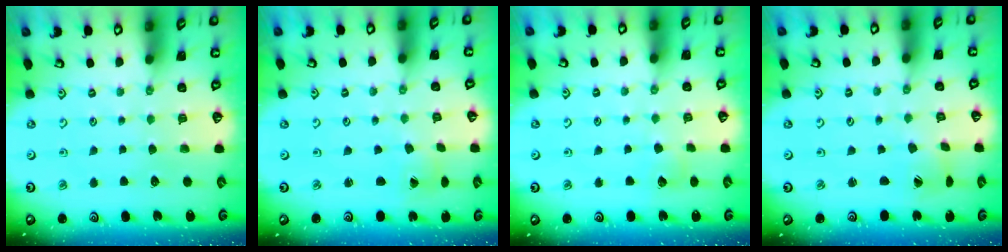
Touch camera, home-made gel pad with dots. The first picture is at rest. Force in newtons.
{"total": 0.0}
{"total": 4.4, "press": 4.4, "slide": 0.6}
{"total": 1.9, "press": 1.8, "slide": 0.2}